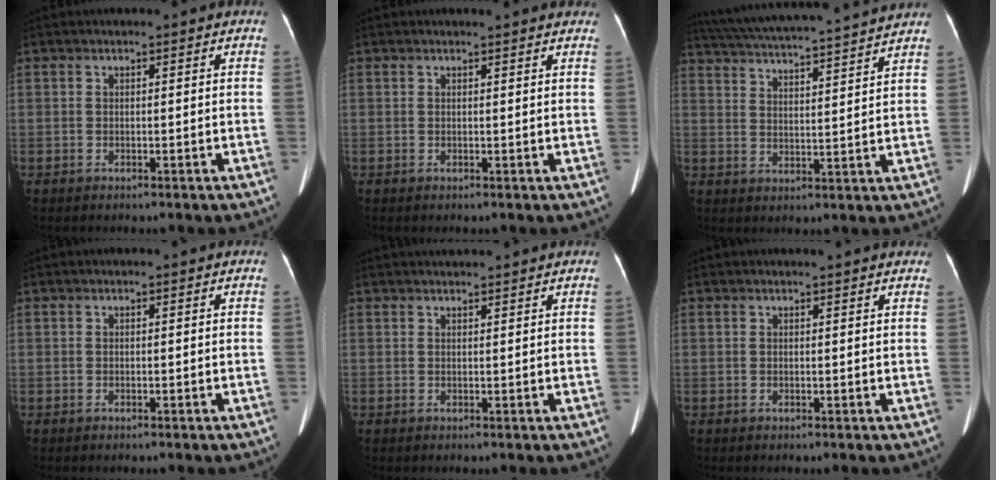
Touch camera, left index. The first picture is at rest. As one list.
[{"total": 5.2, "force": [4.9, 0.6, 1.7], "torque": [-0.018, 0.011, 0.041]}, {"total": 19.8, "force": [18.2, 0.1, 7.8], "torque": [-0.143, 0.016, 0.262]}, {"total": 0.0}, {"total": 3.3, "force": [3.2, 0.1, 0.9], "torque": [-0.011, 0.028, 0.046]}, {"total": 4.5, "force": [4.2, 0.5, 1.6], "torque": [-0.019, 0.014, 0.038]}]